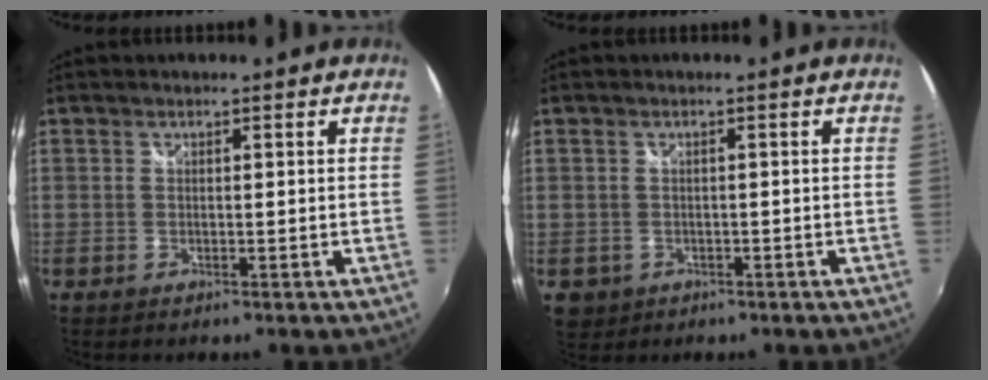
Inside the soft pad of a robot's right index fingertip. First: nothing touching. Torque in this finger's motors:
{"motor_torque": [-0.43, 0.24, -1.06, -0.21]}